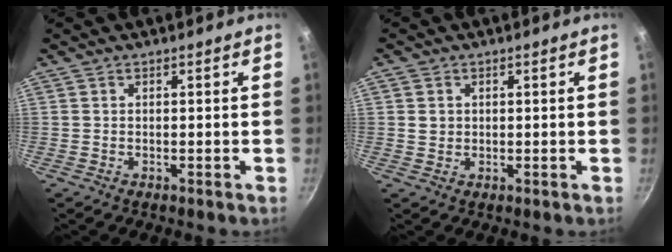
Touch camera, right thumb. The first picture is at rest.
{"total": 2.2, "force": [0.4, 2.0, 0.9], "torque": [-0.010, 0.002, 0.007]}